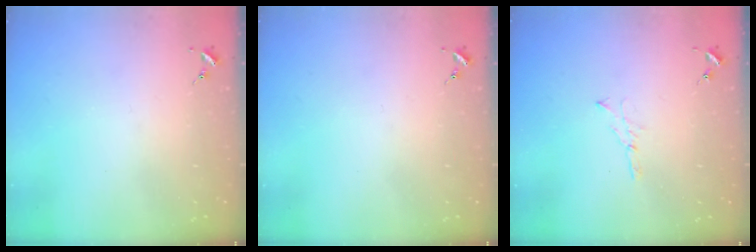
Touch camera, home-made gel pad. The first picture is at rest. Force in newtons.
{"total": 0.0}
{"total": 3.0, "press": 3.0, "slide": 0.3}